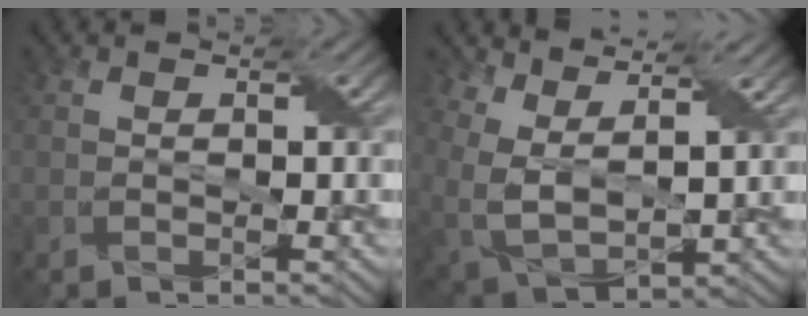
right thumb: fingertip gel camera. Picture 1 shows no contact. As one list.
[{"total": 9.6, "force": [5.8, 4.6, 6.1], "torque": [-0.165, 0.000, 0.114]}]